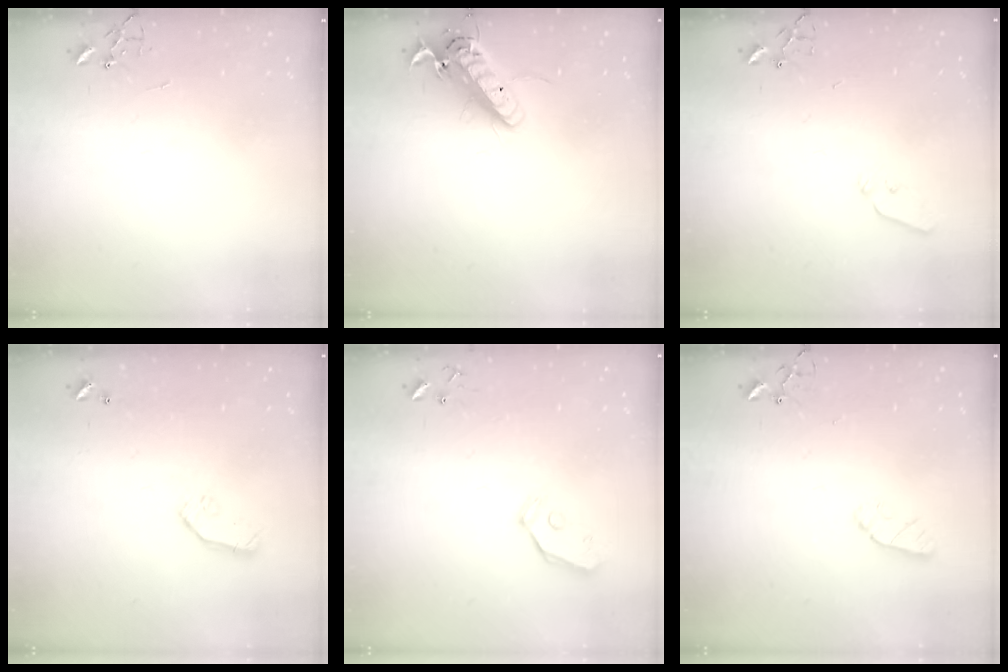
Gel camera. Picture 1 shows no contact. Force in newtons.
{"total": 15.0, "press": 14.7, "slide": 3.0}
{"total": 5.0, "press": 5.0, "slide": 0.6}
{"total": 7.3, "press": 7.3, "slide": 0.4}
{"total": 6.3, "press": 6.3, "slide": 0.7}
{"total": 6.0, "press": 6.0, "slide": 0.3}